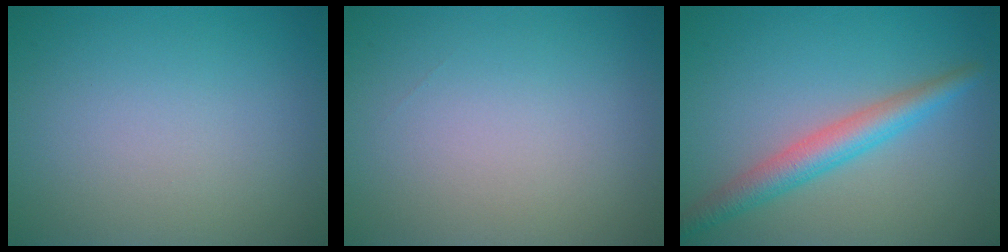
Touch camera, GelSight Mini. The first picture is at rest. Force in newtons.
{"total": 0.0}
{"total": 3.8, "press": 3.8, "slide": 0.1}